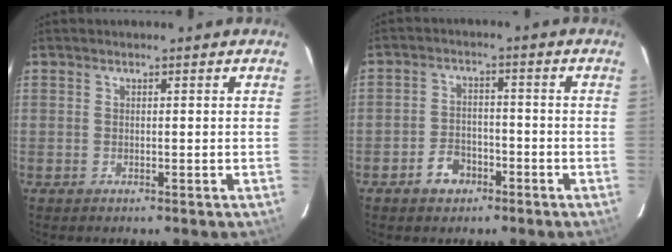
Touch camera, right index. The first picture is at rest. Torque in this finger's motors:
{"motor_torque": [0.51, -0.62, -0.04, -0.08]}